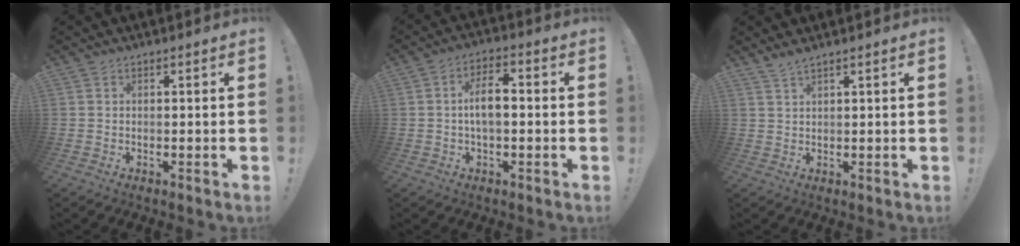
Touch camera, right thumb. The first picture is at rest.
{"total": 7.8, "force": [-0.1, 3.5, 6.9], "torque": [-0.119, 0.007, -0.005]}
{"total": 2.0, "force": [1.7, 0.0, 1.2], "torque": [-0.030, -0.006, 0.031]}